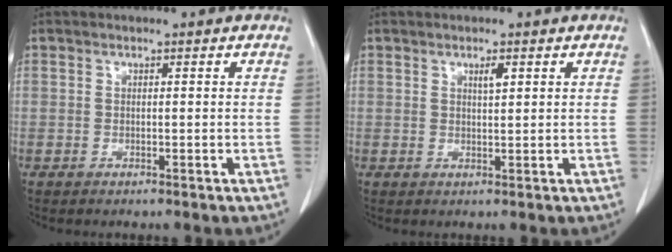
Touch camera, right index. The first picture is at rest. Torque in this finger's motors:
{"motor_torque": [0.17, -0.06, 0.05, 0.02]}